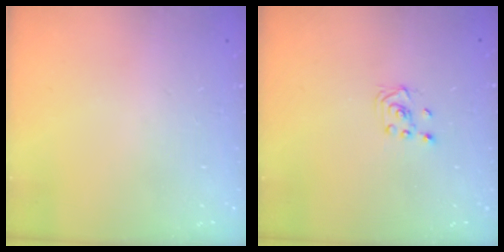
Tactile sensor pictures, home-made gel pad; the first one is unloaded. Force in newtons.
{"total": 2.3, "press": 2.2, "slide": 0.8}